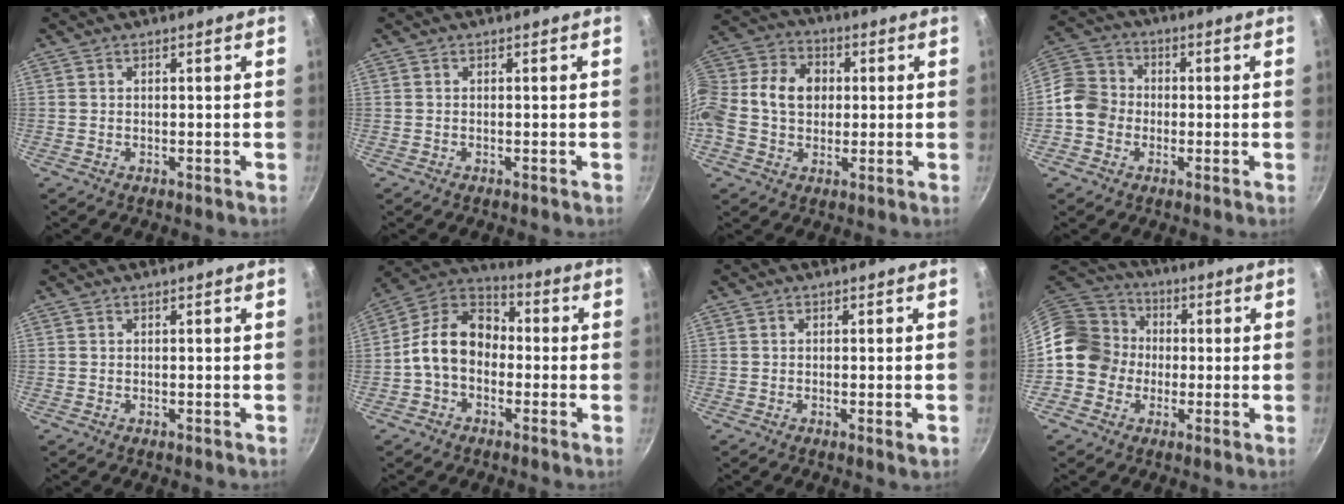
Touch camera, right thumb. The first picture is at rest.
{"total": 0.0}
{"total": 16.9, "force": [0.8, 13.1, 10.6], "torque": [-0.191, 0.037, -0.006]}
{"total": 8.3, "force": [-1.7, 7.3, 3.7], "torque": [-0.038, 0.022, -0.053]}
{"total": 0.0}
{"total": 12.1, "force": [-1.8, 8.9, 8.0], "torque": [-0.104, 0.043, -0.057]}
{"total": 1.6, "force": [-0.6, 0.1, 1.4], "torque": [-0.027, -0.003, -0.012]}
{"total": 15.1, "force": [-0.7, 13.5, 6.8], "torque": [-0.094, 0.044, -0.025]}